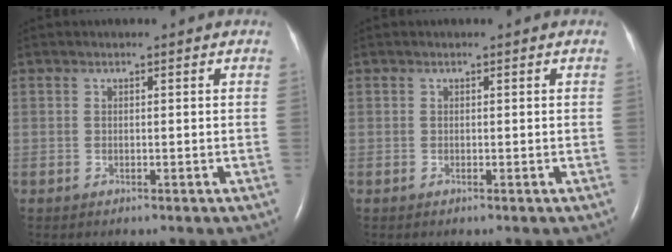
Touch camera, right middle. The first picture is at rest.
{"total": 0.0}